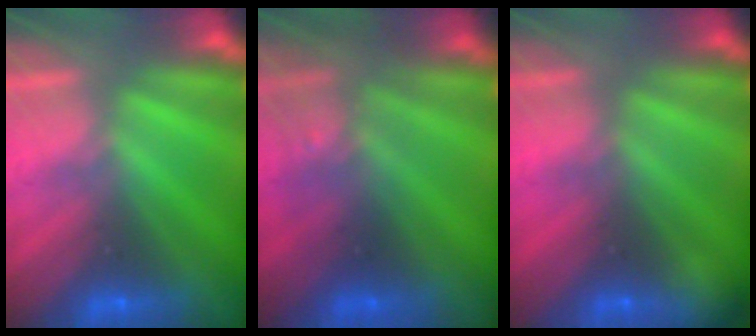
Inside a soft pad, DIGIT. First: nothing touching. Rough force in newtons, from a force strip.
{"total": 2.8}
{"total": 2.3}